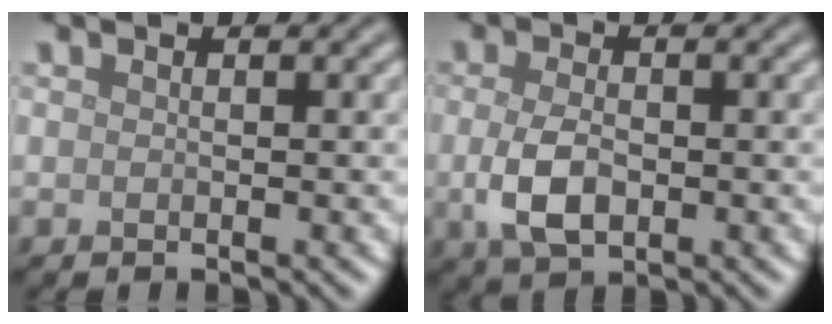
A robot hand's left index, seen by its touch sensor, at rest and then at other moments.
{"total": 4.0, "force": [-0.7, 2.3, 3.2], "torque": [-0.074, -0.007, -0.014]}